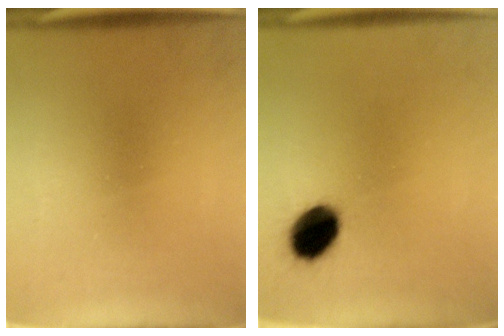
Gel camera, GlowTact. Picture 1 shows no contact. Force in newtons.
{"total": 9.5}